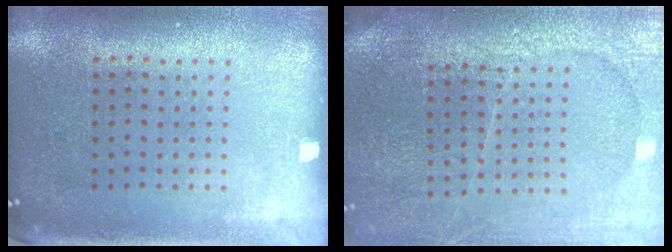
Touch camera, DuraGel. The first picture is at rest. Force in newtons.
{"total": 3.5, "press": 3.2, "slide": 1.4}